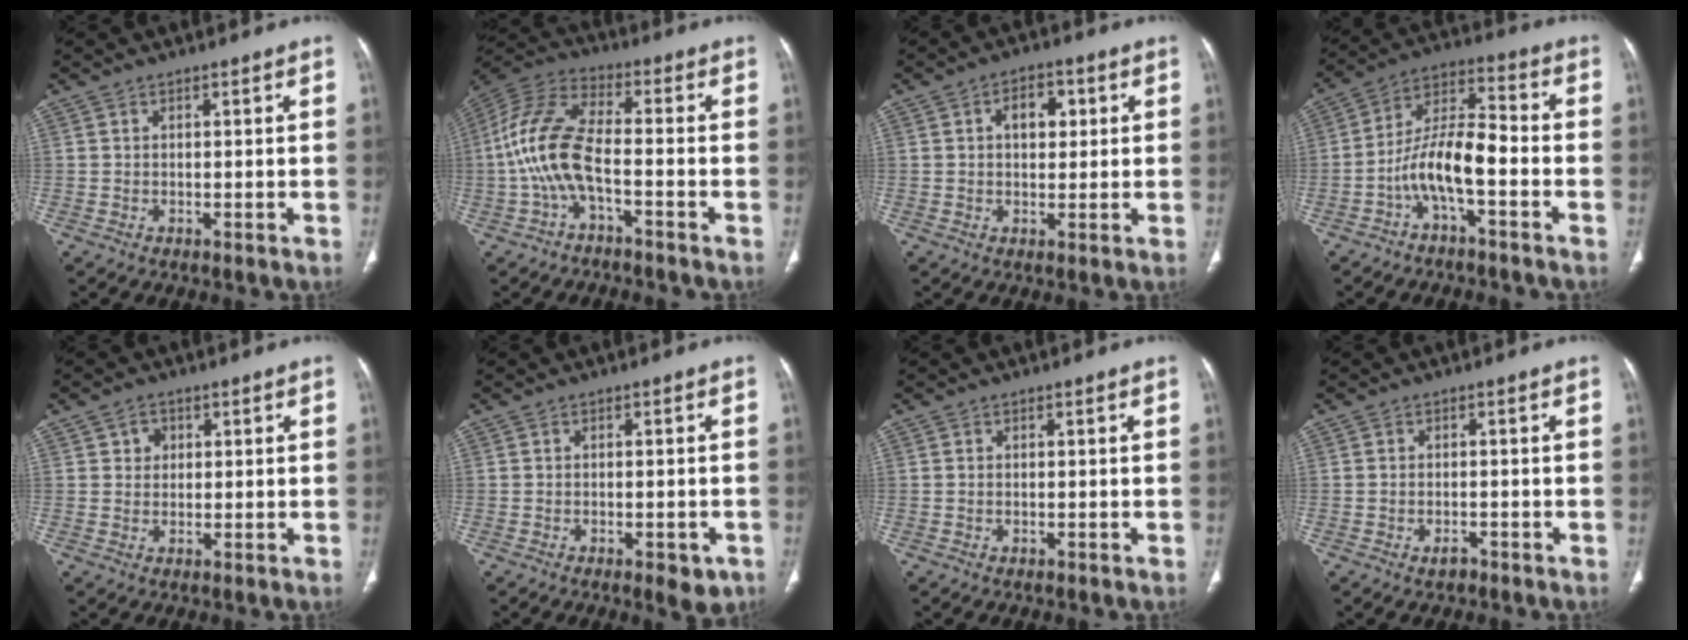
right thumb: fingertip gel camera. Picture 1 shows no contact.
{"total": 11.8, "force": [-3.1, 4.9, 10.3], "torque": [-0.228, 0.044, -0.067]}
{"total": 5.9, "force": [1.5, 3.8, 4.2], "torque": [-0.041, 0.005, 0.021]}
{"total": 10.9, "force": [-4.0, 3.7, 9.5], "torque": [-0.184, 0.058, -0.080]}
{"total": 2.7, "force": [0.9, 2.3, 1.0], "torque": [-0.001, -0.002, 0.012]}
{"total": 4.6, "force": [-2.4, 2.0, 3.4], "torque": [-0.031, 0.006, -0.023]}
{"total": 0.0}
{"total": 1.8, "force": [-1.2, 1.0, 0.9], "torque": [-0.010, 0.010, -0.016]}